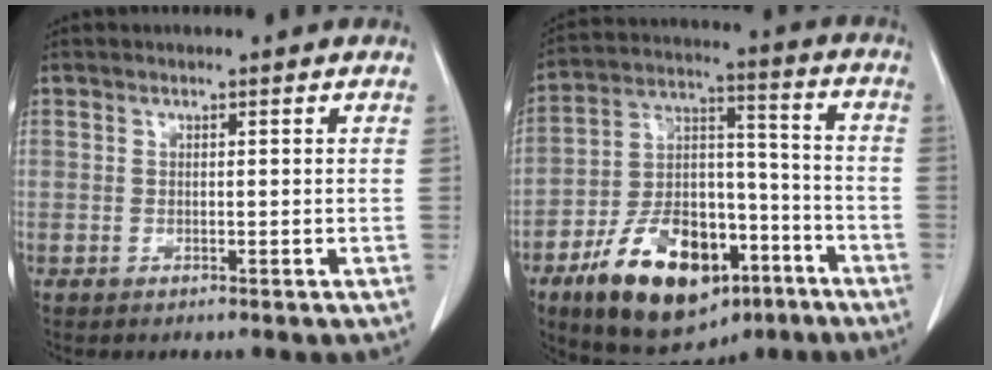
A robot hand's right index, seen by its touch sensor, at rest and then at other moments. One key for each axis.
{"total": 20.0, "fx": -10.6, "fy": 10.6, "fz": 13.2, "tx": -0.230, "ty": 0.018, "tz": -0.165}